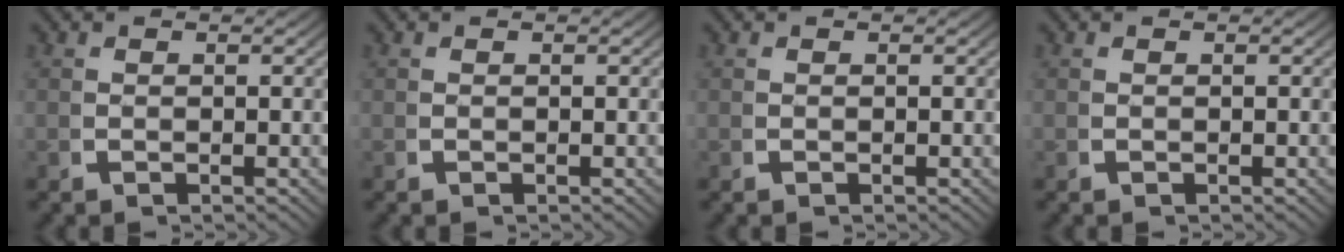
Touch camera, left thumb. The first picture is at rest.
{"total": 0.0}
{"total": 0.0}
{"total": 0.0}